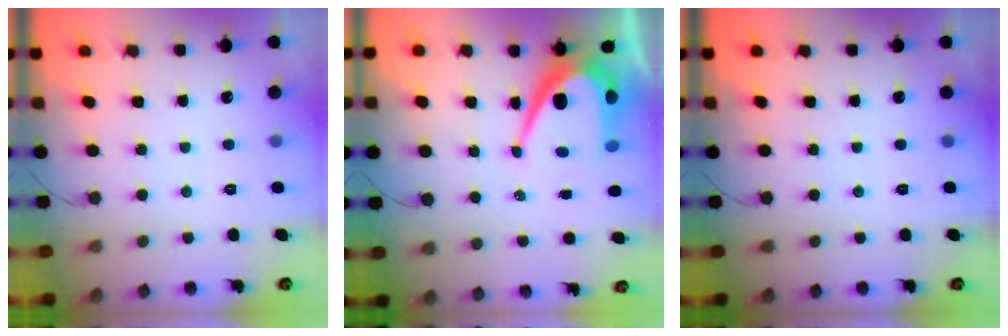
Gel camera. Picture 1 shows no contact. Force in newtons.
{"total": 11.8, "press": 11.7, "slide": 1.1}
{"total": 0.0}